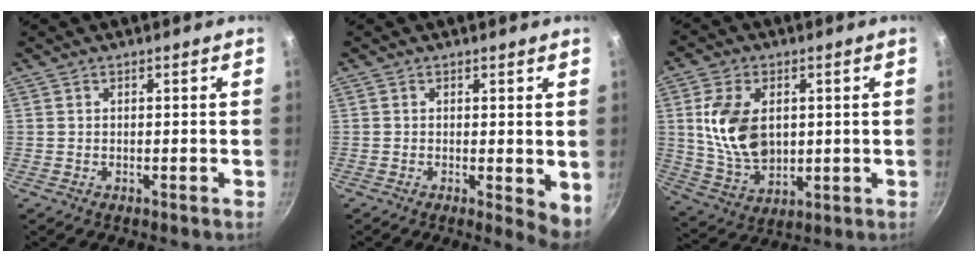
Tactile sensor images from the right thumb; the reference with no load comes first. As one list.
[{"total": 4.5, "force": [0.0, 1.7, 4.1], "torque": [-0.048, -0.010, 0.001]}, {"total": 13.5, "force": [1.9, 9.0, 9.9], "torque": [-0.168, -0.019, 0.046]}]